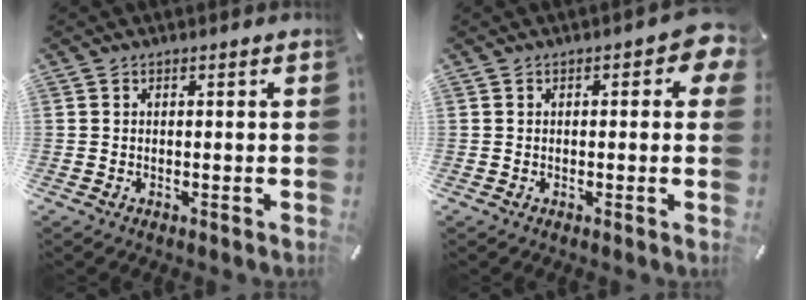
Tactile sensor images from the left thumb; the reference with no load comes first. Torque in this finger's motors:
{"motor_torque": [0.59, 0.12, 0.04, -0.20, 0.07]}